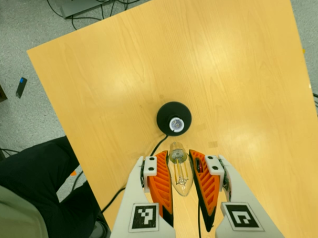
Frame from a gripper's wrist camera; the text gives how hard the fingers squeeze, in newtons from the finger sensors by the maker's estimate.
{"total": 22.9, "left": 25.1, "right": 20.7}